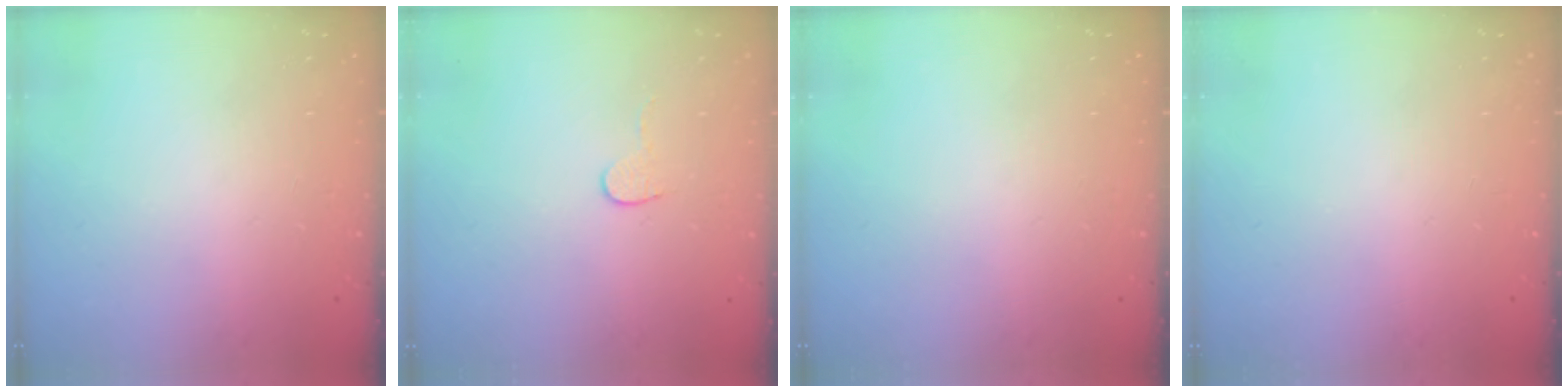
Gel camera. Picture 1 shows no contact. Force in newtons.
{"total": 4.0, "press": 4.0, "slide": 0.3}
{"total": 0.0}
{"total": 0.0}